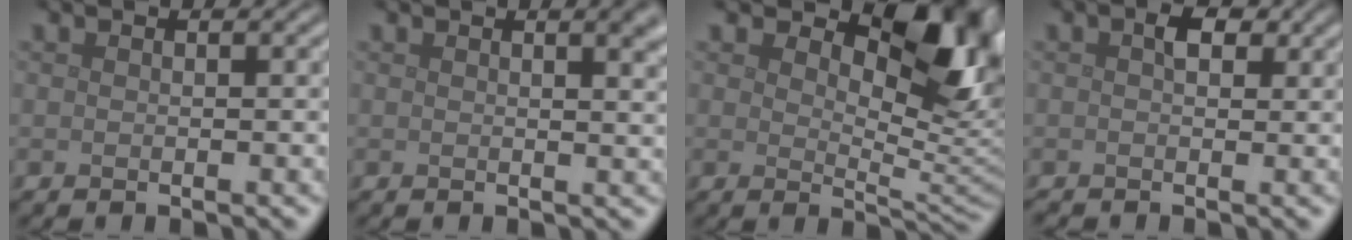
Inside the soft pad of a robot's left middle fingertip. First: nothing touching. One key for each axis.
{"total": 3.6, "fx": 1.8, "fy": 1.5, "fz": 2.8, "tx": -0.015, "ty": 0.009, "tz": 0.021}
{"total": 9.4, "fx": 4.3, "fy": 4.4, "fz": 7.0, "tx": -0.090, "ty": -0.009, "tz": 0.064}
{"total": 1.7, "fx": 0.1, "fy": 1.1, "fz": 1.3, "tx": -0.021, "ty": 0.002, "tz": 0.000}